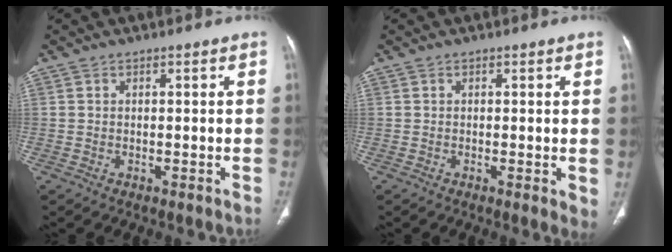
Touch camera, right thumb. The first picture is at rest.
{"total": 2.4, "force": [0.0, 0.7, 2.3], "torque": [-0.032, -0.009, -0.004]}